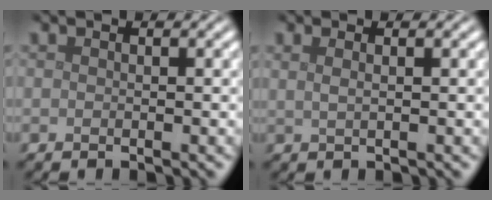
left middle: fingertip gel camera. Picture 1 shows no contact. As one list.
[{"total": 1.8, "force": [0.8, 0.9, 1.4], "torque": [-0.013, -0.004, 0.002]}]